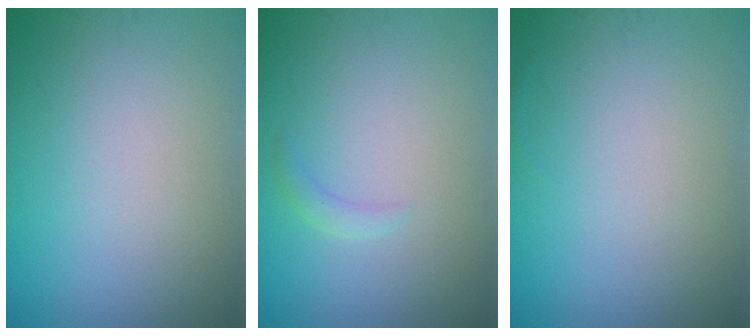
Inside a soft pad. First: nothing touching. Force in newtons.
{"total": 0.9, "press": 0.9, "slide": 0.1}
{"total": 0.0}